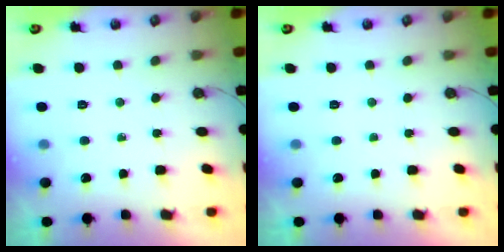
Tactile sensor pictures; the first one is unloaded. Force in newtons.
{"total": 0.0}